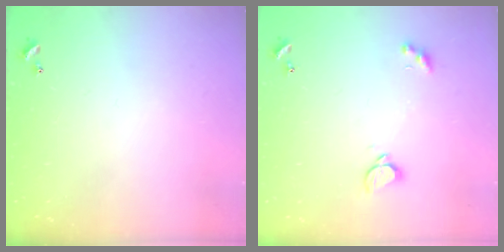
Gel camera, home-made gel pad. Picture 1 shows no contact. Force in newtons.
{"total": 1.8, "press": 1.6, "slide": 0.8}